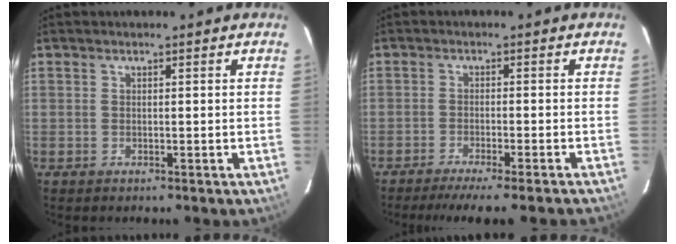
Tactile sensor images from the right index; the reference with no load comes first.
{"total": 10.2, "force": [-8.9, -0.2, 5.0], "torque": [-0.093, -0.029, -0.130]}